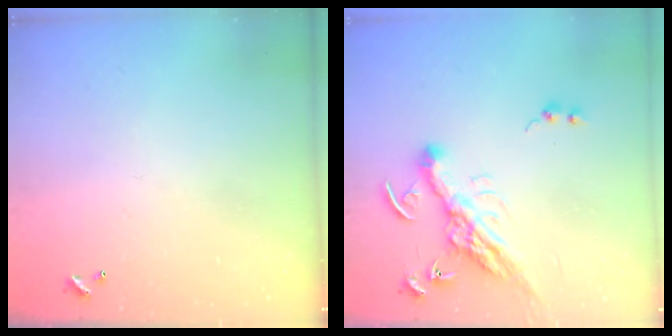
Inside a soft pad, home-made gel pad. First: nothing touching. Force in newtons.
{"total": 12.8, "press": 12.6, "slide": 2.1}